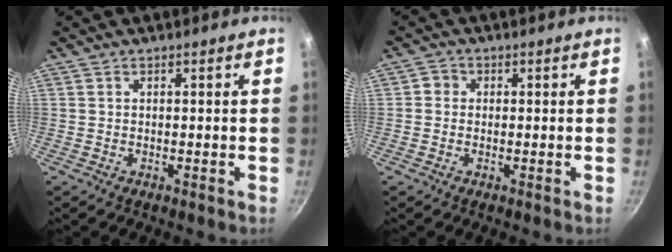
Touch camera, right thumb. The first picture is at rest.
{"total": 1.9, "force": [-0.1, 1.8, 0.5], "torque": [0.001, 0.004, -0.008]}